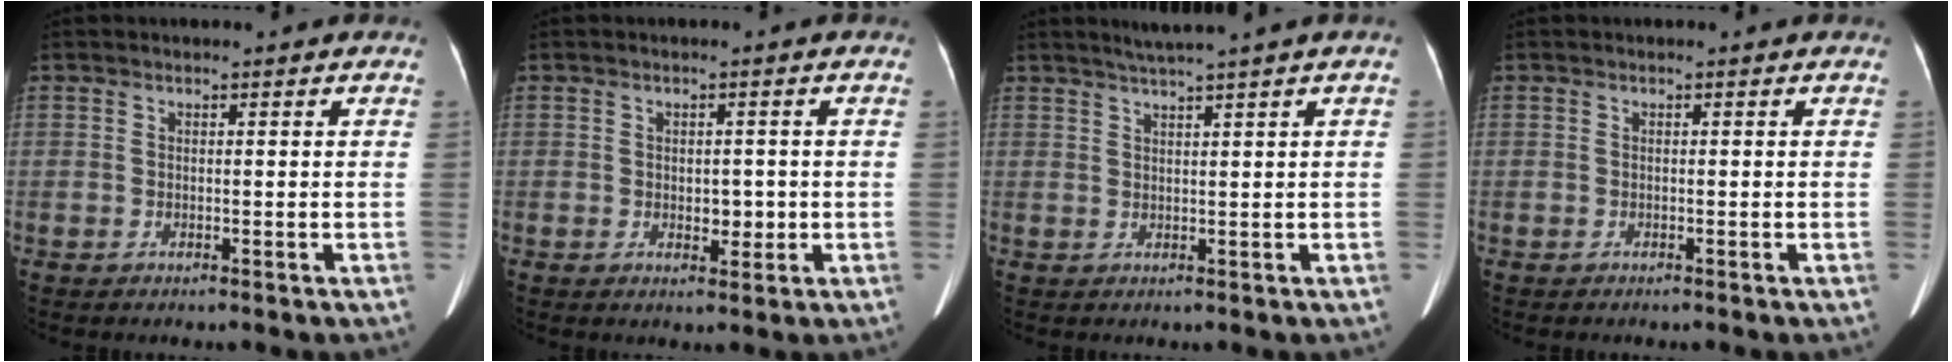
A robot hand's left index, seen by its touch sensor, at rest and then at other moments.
{"total": 2.6, "force": [-0.4, 1.6, 2.1], "torque": [-0.029, -0.003, -0.002]}
{"total": 3.6, "force": [2.7, -1.0, 2.2], "torque": [-0.040, 0.007, 0.052]}
{"total": 0.0}